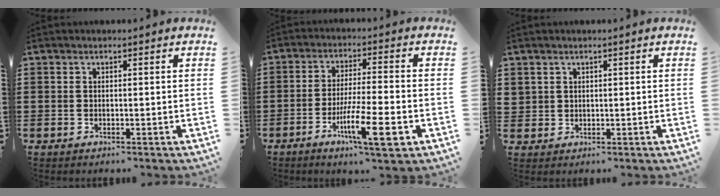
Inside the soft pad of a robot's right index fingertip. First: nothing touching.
{"total": 10.6, "force": [-4.6, 1.7, 9.4], "torque": [-0.176, -0.007, -0.083]}
{"total": 1.5, "force": [1.1, 1.1, 0.1], "torque": [-0.006, 0.005, 0.022]}